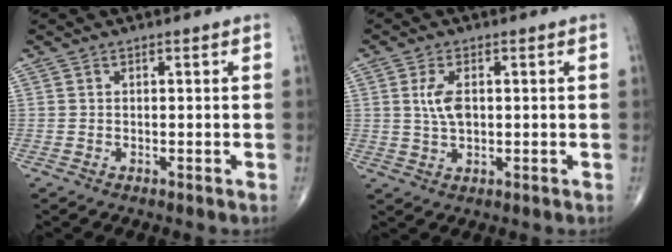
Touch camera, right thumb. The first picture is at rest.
{"total": 4.6, "force": [0.7, 2.3, 3.9], "torque": [-0.078, -0.002, 0.015]}